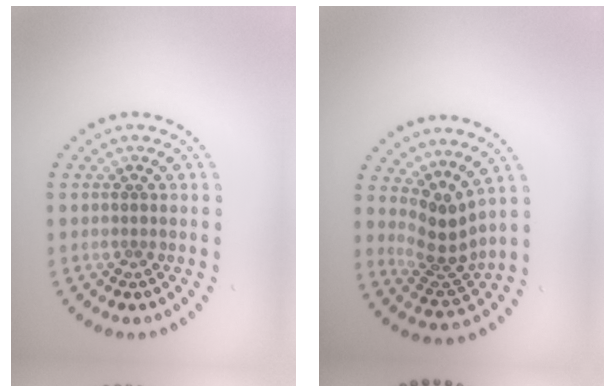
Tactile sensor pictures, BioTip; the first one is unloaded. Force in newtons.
{"total": 3.4, "press": 2.4, "slide": 2.5}